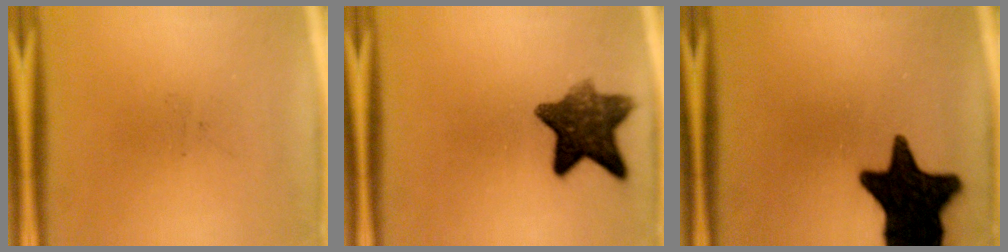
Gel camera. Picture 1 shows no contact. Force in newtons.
{"total": 9.6}
{"total": 18.2}